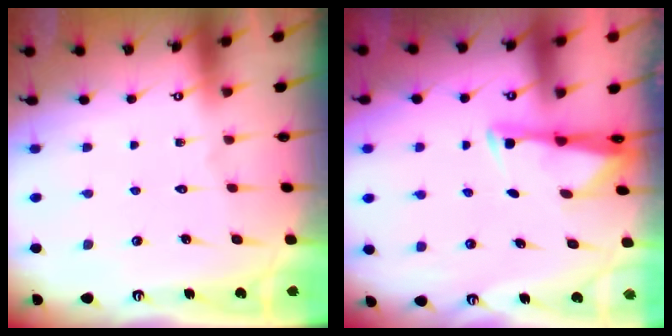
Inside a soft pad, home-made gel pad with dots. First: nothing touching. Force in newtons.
{"total": 2.9, "press": 2.9, "slide": 0.4}